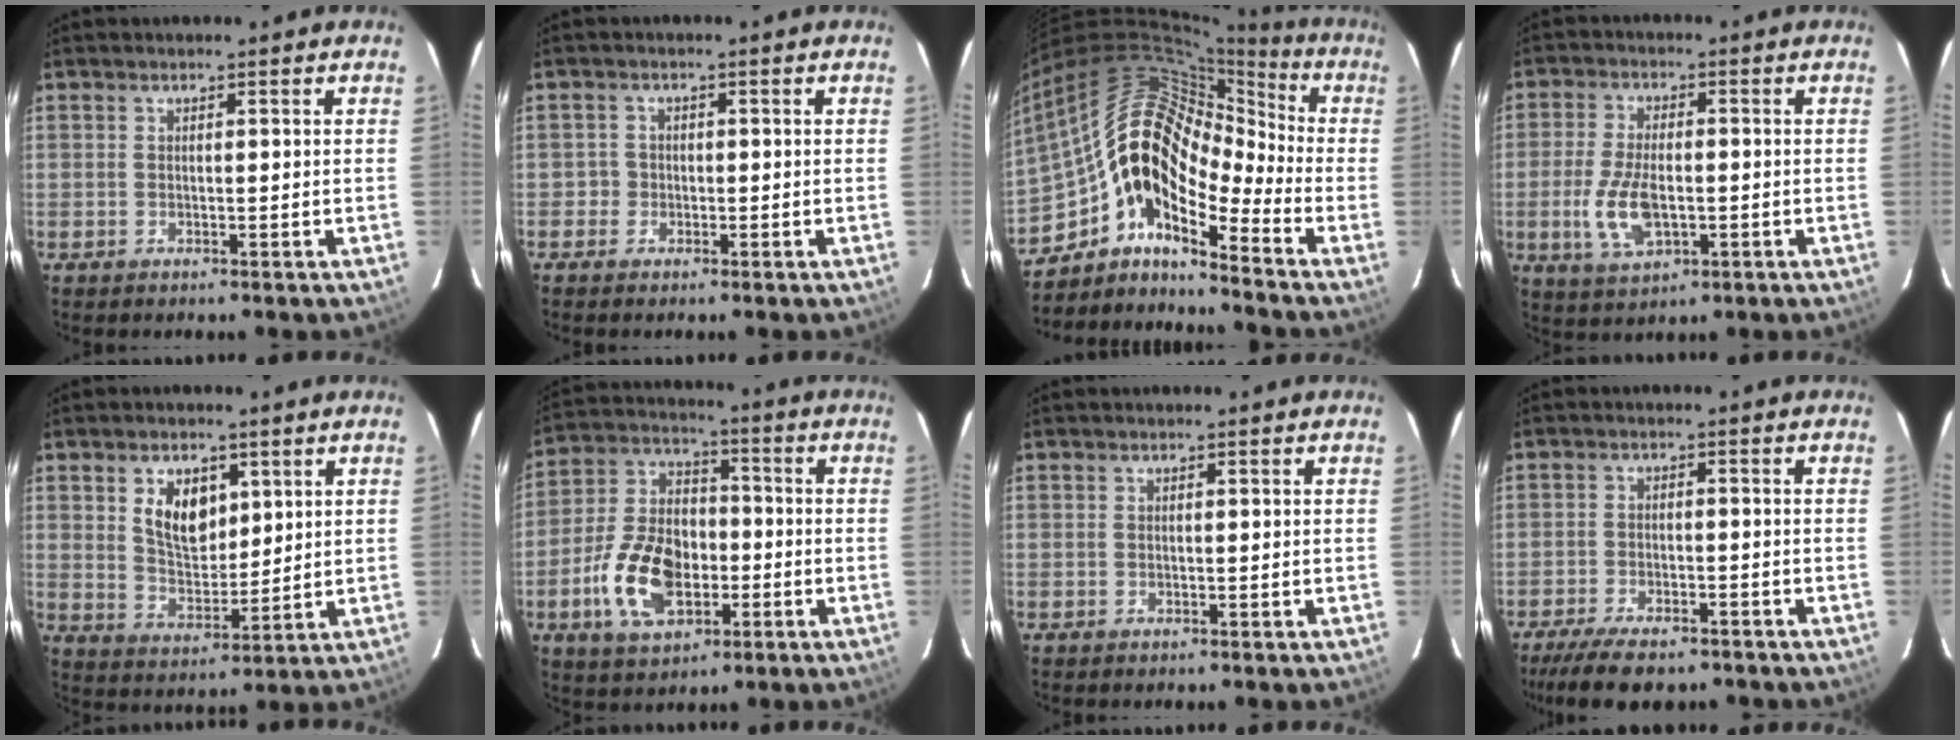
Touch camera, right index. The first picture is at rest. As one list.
[{"total": 2.1, "force": [-1.0, 1.8, -0.1], "torque": [0.004, 0.011, -0.017]}, {"total": 16.2, "force": [-6.9, 8.2, 12.1], "torque": [-0.183, 0.003, -0.147]}, {"total": 9.4, "force": [-2.1, 4.7, 7.9], "torque": [-0.170, -0.008, -0.033]}, {"total": 8.8, "force": [3.4, 5.4, 6.0], "torque": [-0.104, 0.005, 0.073]}, {"total": 15.4, "force": [-4.8, 9.8, 10.9], "torque": [-0.233, 0.012, -0.077]}, {"total": 0.0}, {"total": 11.0, "force": [-8.8, 3.6, 5.6], "torque": [-0.129, -0.021, -0.141]}]